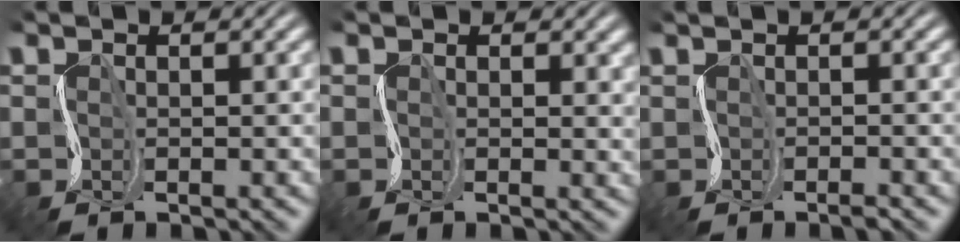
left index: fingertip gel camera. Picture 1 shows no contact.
{"total": 2.2, "force": [0.9, 1.6, 1.3], "torque": [-0.032, -0.005, 0.014]}
{"total": 1.0, "force": [-0.4, -0.2, 0.9], "torque": [-0.019, -0.005, -0.006]}